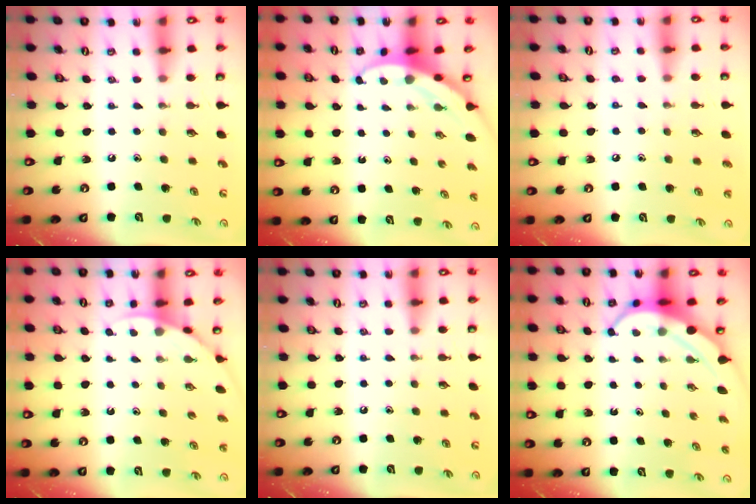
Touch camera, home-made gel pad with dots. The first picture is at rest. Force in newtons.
{"total": 3.8, "press": 3.8, "slide": 0.5}
{"total": 4.9, "press": 4.9, "slide": 0.7}
{"total": 3.2, "press": 3.2, "slide": 0.0}
{"total": 0.0}
{"total": 6.4, "press": 6.3, "slide": 0.8}